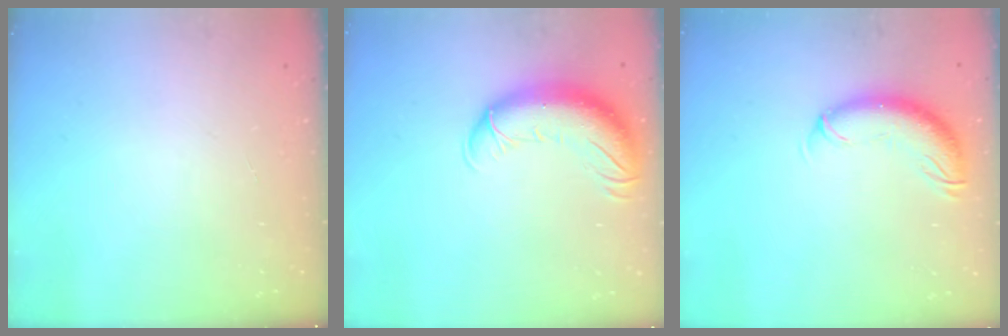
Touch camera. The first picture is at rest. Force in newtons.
{"total": 13.4, "press": 13.0, "slide": 3.1}
{"total": 10.6, "press": 10.4, "slide": 2.2}